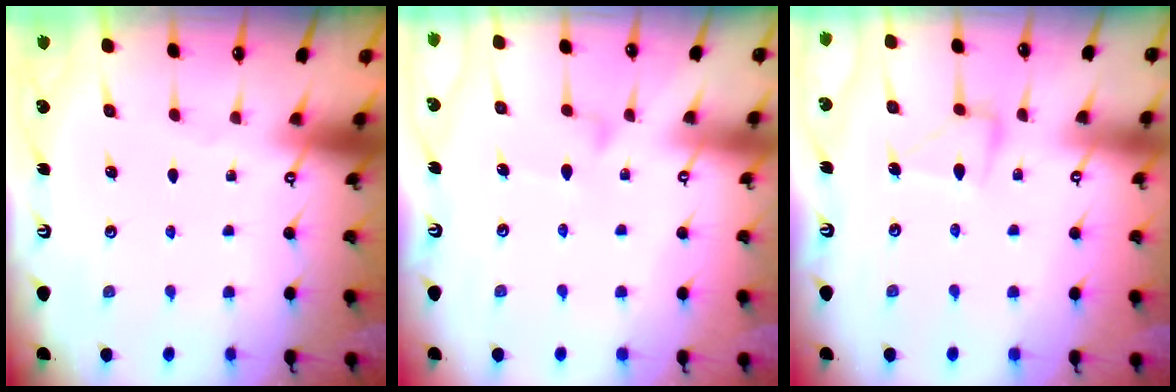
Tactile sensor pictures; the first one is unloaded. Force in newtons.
{"total": 6.9, "press": 6.9, "slide": 0.3}
{"total": 11.3, "press": 11.3, "slide": 0.5}